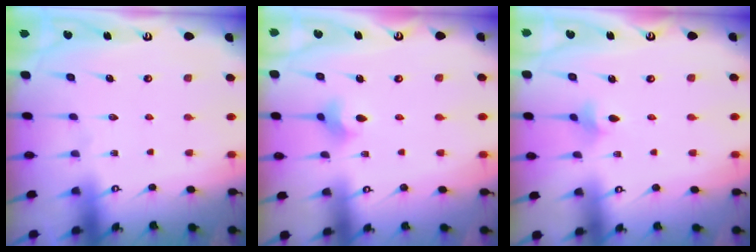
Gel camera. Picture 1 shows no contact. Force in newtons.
{"total": 4.7, "press": 4.6, "slide": 0.9}
{"total": 2.8, "press": 2.8, "slide": 0.5}